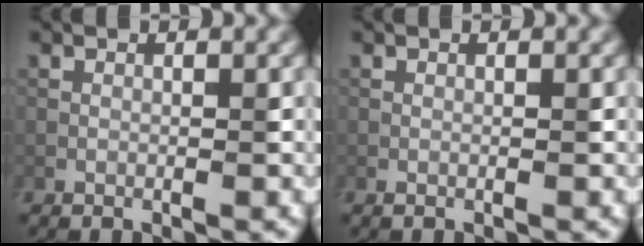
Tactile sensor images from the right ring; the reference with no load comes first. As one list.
[{"total": 0.0}]